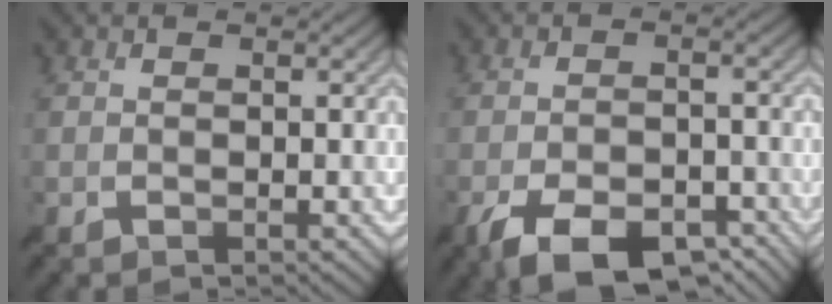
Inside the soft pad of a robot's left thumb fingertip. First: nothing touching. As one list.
[{"total": 10.4, "force": [-6.8, 4.1, 6.7], "torque": [-0.118, -0.007, -0.112]}]